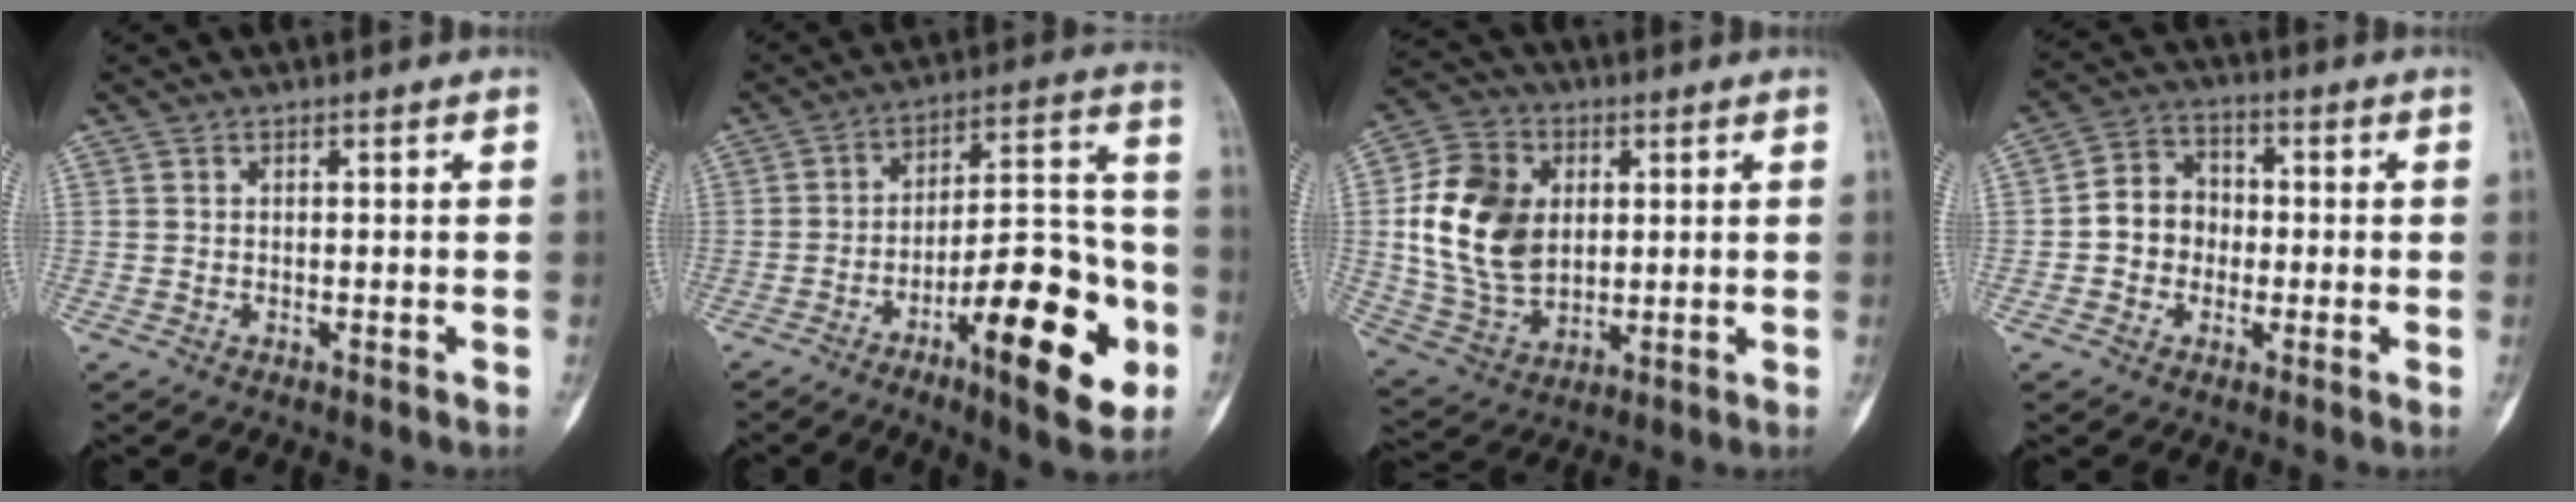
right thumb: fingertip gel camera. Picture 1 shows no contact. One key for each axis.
{"total": 20.2, "fx": -8.4, "fy": 6.3, "fz": 17.3, "tx": -0.236, "ty": 0.054, "tz": -0.123}
{"total": 16.6, "fx": 2.3, "fy": 12.1, "fz": 11.1, "tx": -0.189, "ty": -0.002, "tz": 0.049}
{"total": 7.4, "fx": -0.8, "fy": 6.5, "fz": 3.5, "tx": -0.027, "ty": 0.022, "tz": -0.028}